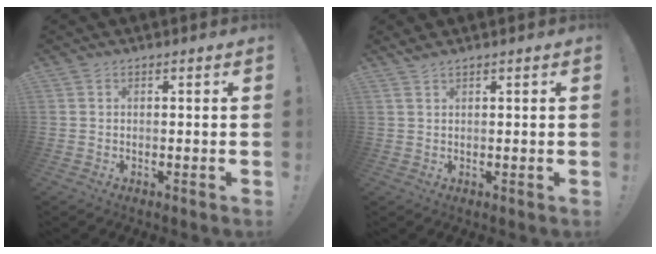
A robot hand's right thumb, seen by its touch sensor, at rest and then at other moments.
{"total": 1.4, "force": [1.2, 0.0, 0.8], "torque": [-0.024, 0.001, 0.024]}